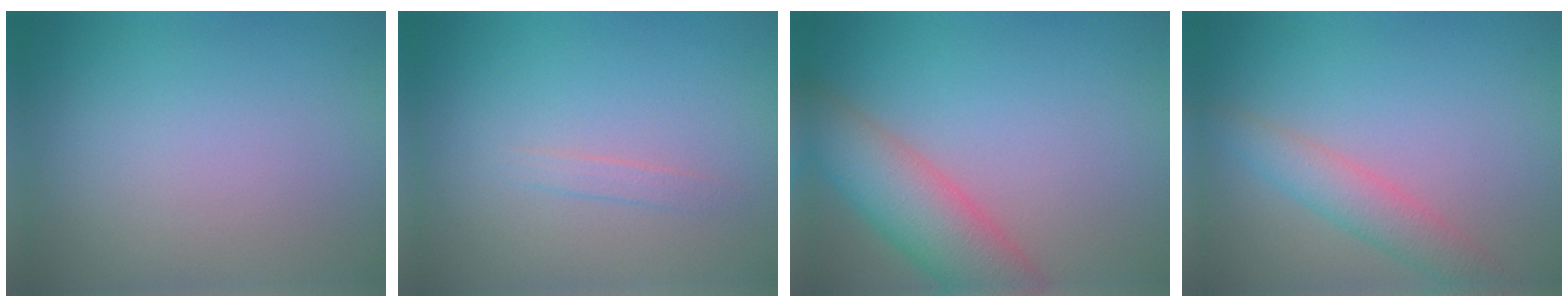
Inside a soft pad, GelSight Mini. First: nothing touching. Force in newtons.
{"total": 0.9, "press": 0.9, "slide": 0.1}
{"total": 7.0, "press": 7.0, "slide": 0.2}
{"total": 3.2, "press": 3.2, "slide": 0.1}